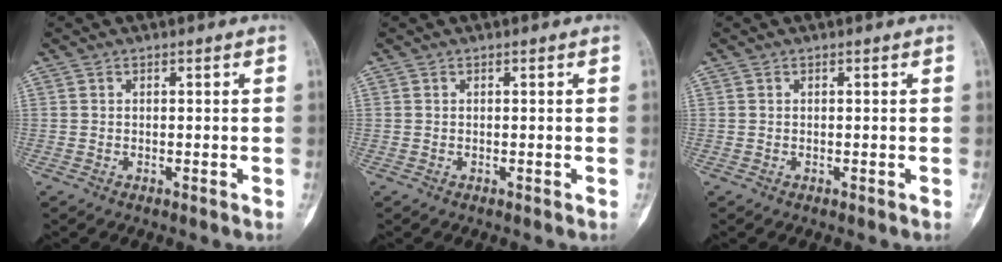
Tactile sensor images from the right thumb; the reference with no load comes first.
{"total": 0.0}
{"total": 0.0}